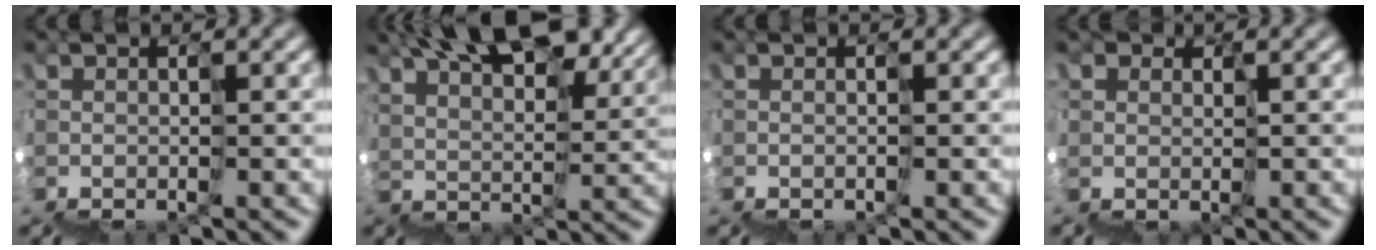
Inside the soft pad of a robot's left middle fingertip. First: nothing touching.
{"total": 12.6, "force": [11.0, 3.5, 5.2], "torque": [-0.080, 0.062, 0.179]}
{"total": 0.7, "force": [0.0, -0.5, -0.4], "torque": [0.013, 0.004, 0.000]}
{"total": 2.9, "force": [1.2, 2.6, 0.4], "torque": [-0.009, 0.005, 0.021]}